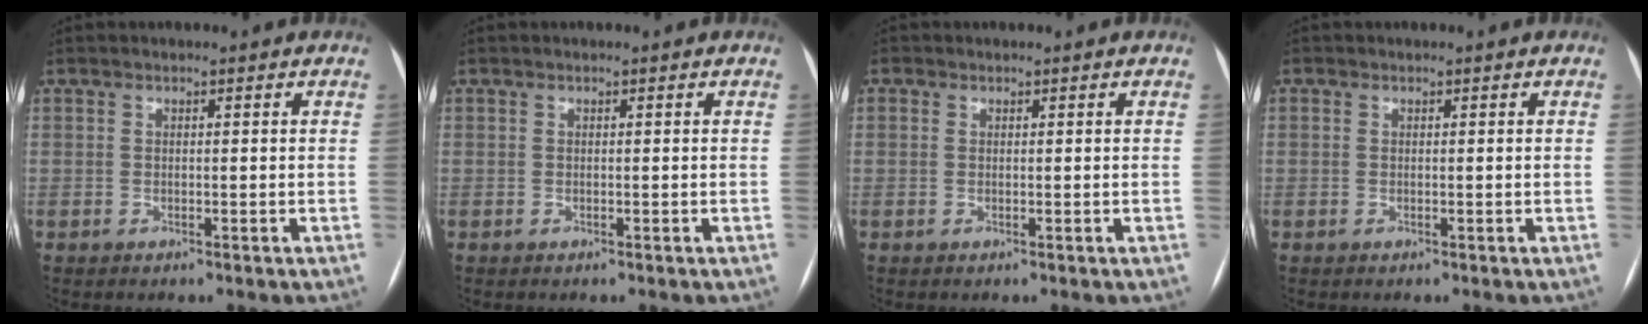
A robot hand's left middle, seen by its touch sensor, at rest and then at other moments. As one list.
[{"total": 0.0}, {"total": 2.6, "force": [-1.0, -1.9, -1.4], "torque": [0.041, -0.015, -0.019]}, {"total": 0.0}]